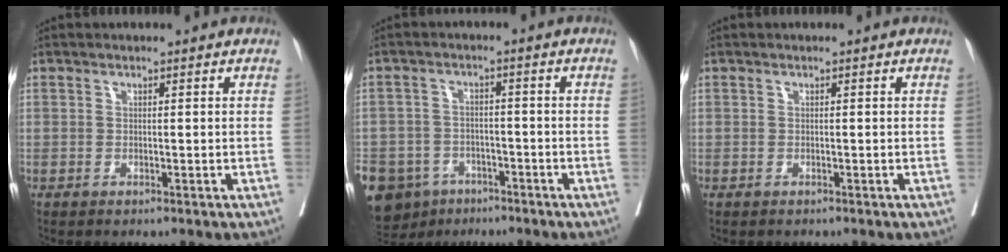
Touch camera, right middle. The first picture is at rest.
{"total": 15.9, "force": [-9.8, 11.2, 5.6], "torque": [-0.163, -0.003, -0.138]}
{"total": 0.8, "force": [-0.7, 0.5, 0.0], "torque": [-0.011, 0.000, -0.010]}